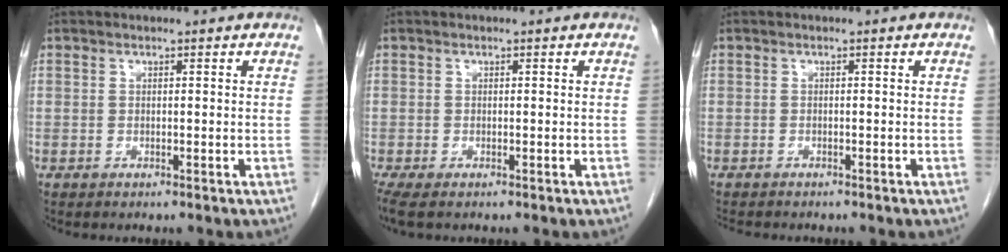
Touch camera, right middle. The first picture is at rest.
{"total": 2.2, "force": [-1.6, 0.6, 1.4], "torque": [-0.028, -0.010, -0.028]}
{"total": 3.7, "force": [-3.2, 0.9, 1.5], "torque": [-0.023, -0.007, -0.044]}